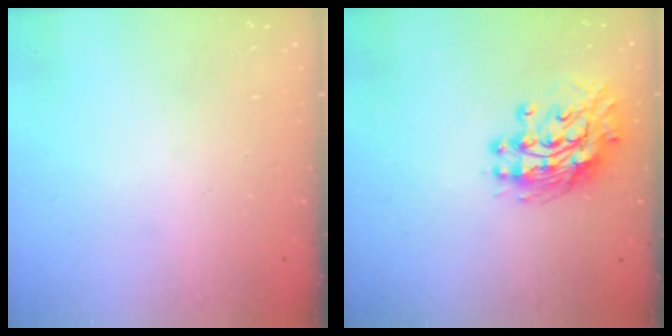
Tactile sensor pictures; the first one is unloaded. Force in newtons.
{"total": 12.5, "press": 12.4, "slide": 1.0}